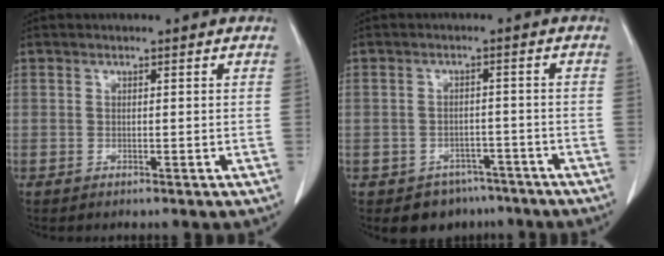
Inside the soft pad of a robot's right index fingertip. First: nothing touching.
{"total": 5.5, "force": [-4.1, 3.6, 0.6], "torque": [0.005, 0.013, -0.055]}